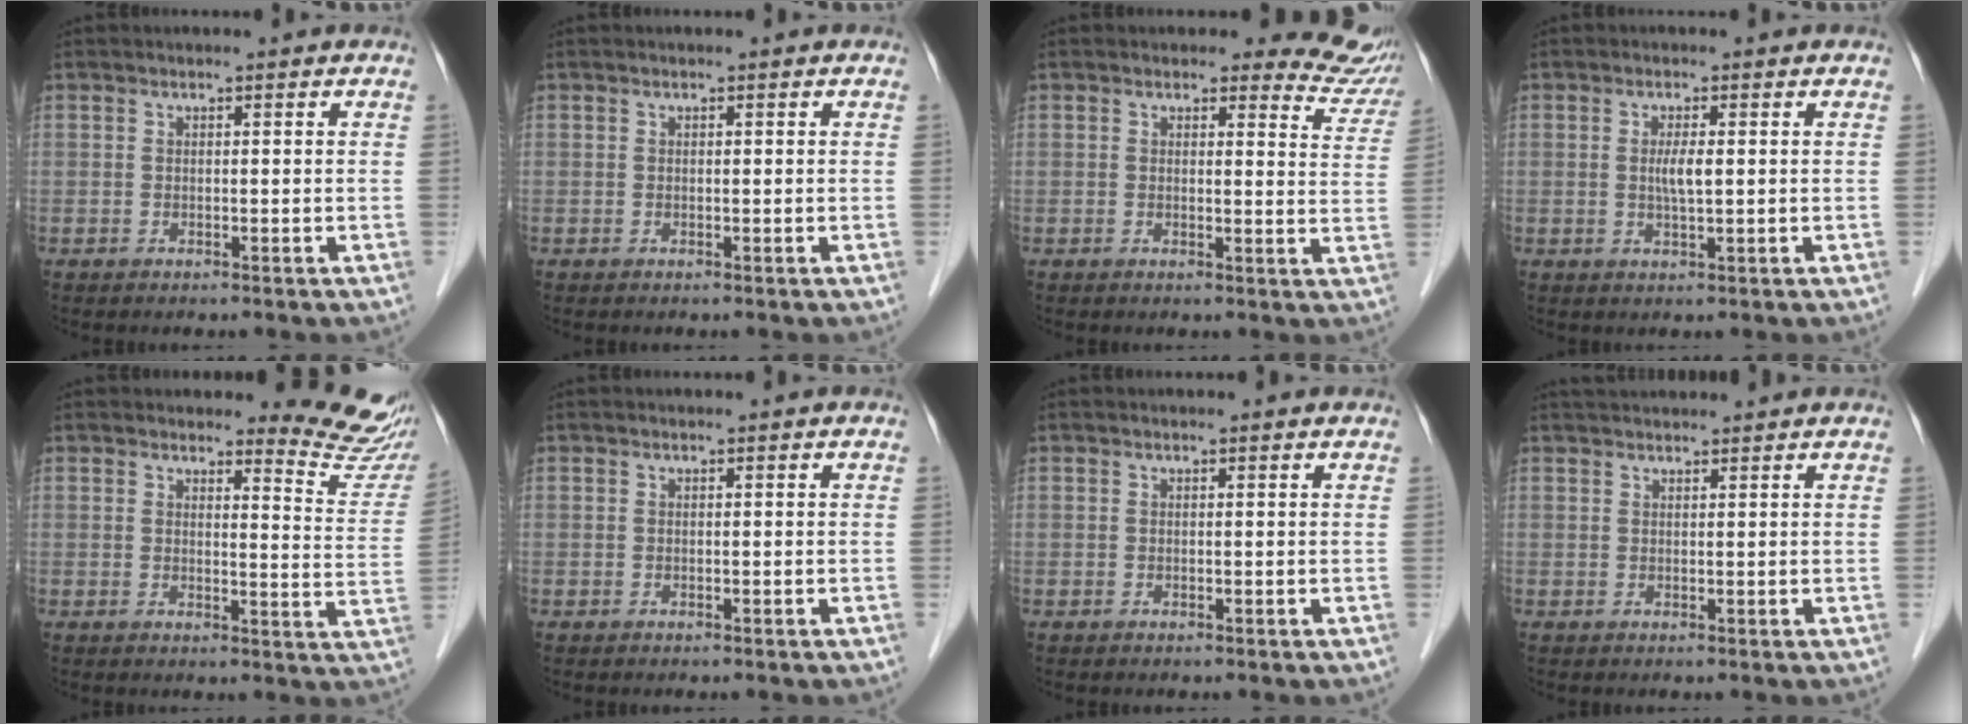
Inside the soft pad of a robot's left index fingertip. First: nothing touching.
{"total": 0.0}
{"total": 7.4, "force": [6.9, 2.7, 0.4], "torque": [0.033, -0.033, 0.039]}
{"total": 2.5, "force": [0.2, 0.2, 2.5], "torque": [-0.051, -0.002, 0.004]}
{"total": 8.6, "force": [8.5, 1.0, 1.0], "torque": [0.005, -0.073, 0.076]}
{"total": 0.0}
{"total": 0.0}
{"total": 4.5, "force": [4.3, 0.5, 1.2], "torque": [-0.017, 0.039, 0.064]}